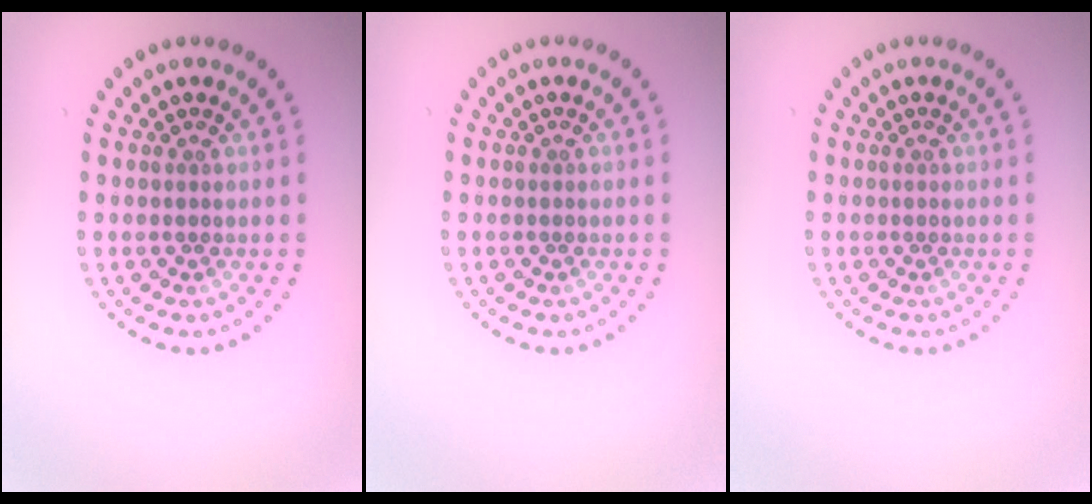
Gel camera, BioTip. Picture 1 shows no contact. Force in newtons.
{"total": 0.0}
{"total": 0.0}